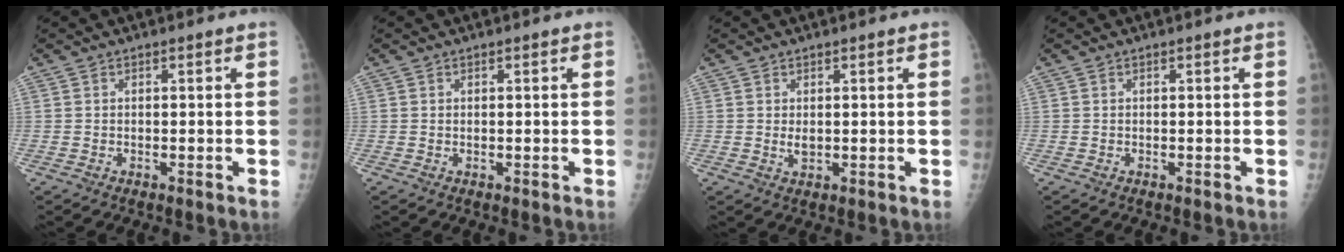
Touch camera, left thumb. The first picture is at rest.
{"total": 0.0}
{"total": 1.7, "force": [0.4, 1.0, 1.3], "torque": [-0.018, -0.005, 0.009]}
{"total": 0.0}